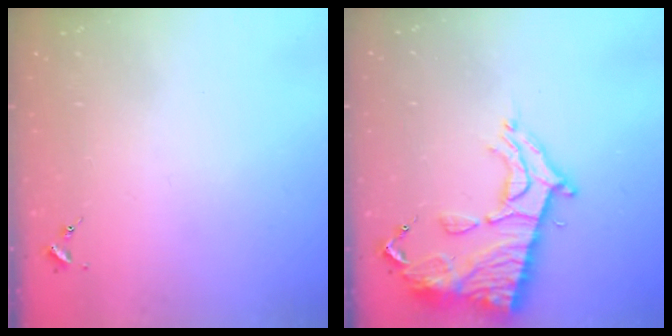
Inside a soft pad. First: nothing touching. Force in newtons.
{"total": 15.9, "press": 15.9, "slide": 1.4}